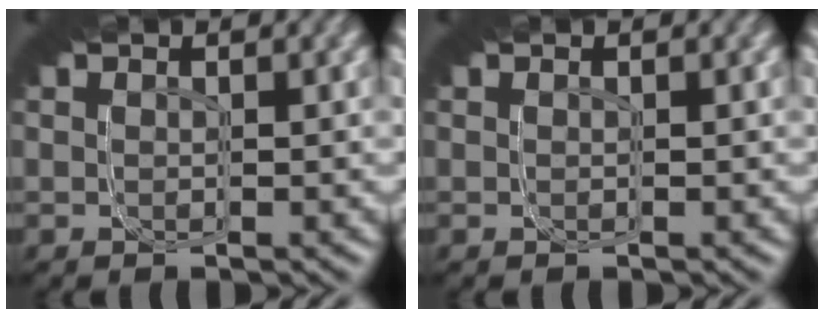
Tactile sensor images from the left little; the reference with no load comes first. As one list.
[{"total": 0.0}]